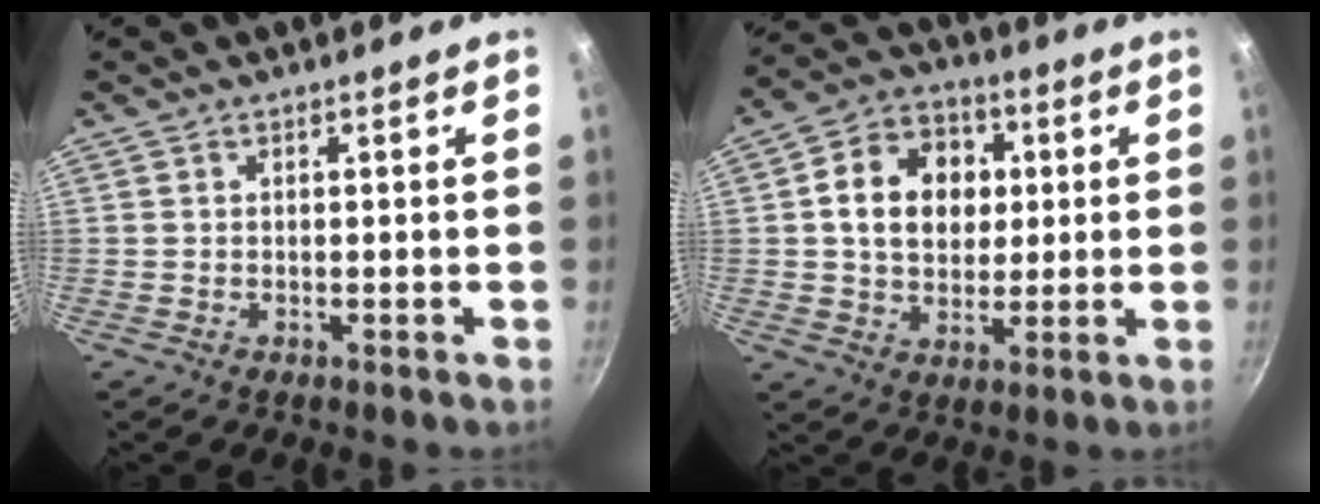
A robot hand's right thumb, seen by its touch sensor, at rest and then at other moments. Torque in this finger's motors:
{"motor_torque": [-0.20, 0.59, 0.13, 0.16, 0.10]}